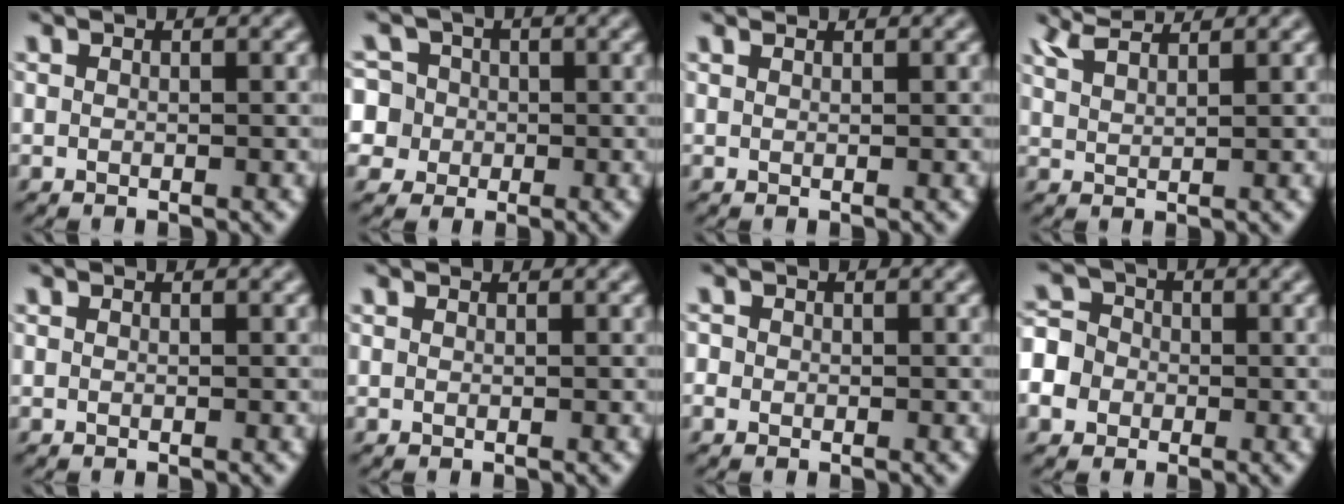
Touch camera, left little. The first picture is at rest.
{"total": 7.5, "force": [0.9, 6.9, 2.8], "torque": [-0.056, 0.040, -0.019]}
{"total": 0.9, "force": [0.9, -0.1, 0.1], "torque": [-0.011, 0.005, 0.019]}
{"total": 3.1, "force": [2.9, 0.1, 1.0], "torque": [-0.032, 0.012, 0.057]}
{"total": 0.0}
{"total": 0.6, "force": [0.6, 0.0, 0.0], "torque": [-0.005, 0.004, 0.014]}
{"total": 1.2, "force": [-0.1, 1.2, 0.3], "torque": [-0.007, 0.001, -0.003]}
{"total": 8.6, "force": [-3.1, 7.5, 2.9], "torque": [-0.077, -0.007, -0.089]}